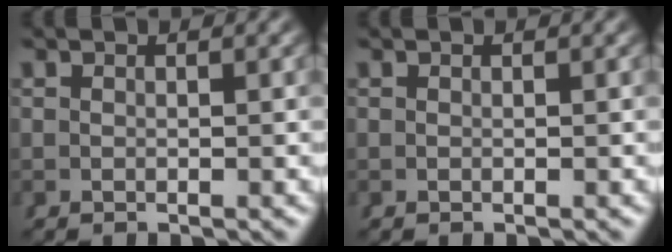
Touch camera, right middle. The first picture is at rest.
{"total": 0.0}